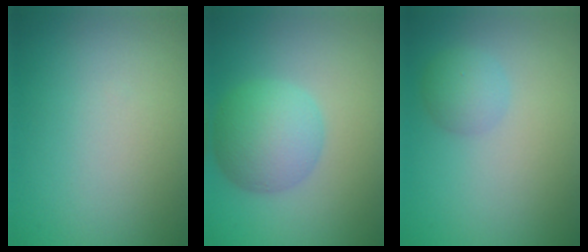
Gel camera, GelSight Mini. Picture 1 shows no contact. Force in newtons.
{"total": 5.3, "press": 5.3, "slide": 0.2}
{"total": 2.0, "press": 2.0, "slide": 0.1}